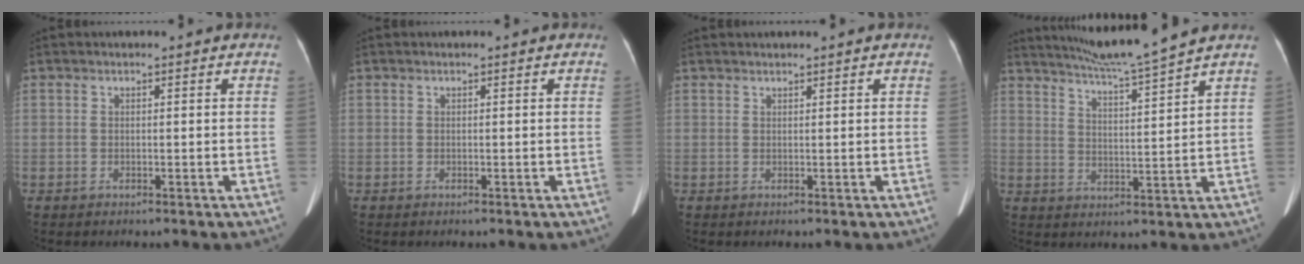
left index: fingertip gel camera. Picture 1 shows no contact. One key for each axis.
{"total": 0.0}
{"total": 1.5, "fx": 1.4, "fy": -0.1, "fz": 0.6, "tx": -0.009, "ty": 0.016, "tz": 0.025}
{"total": 9.6, "fx": 8.6, "fy": -2.1, "fz": 3.7, "tx": -0.070, "ty": -0.008, "tz": 0.145}